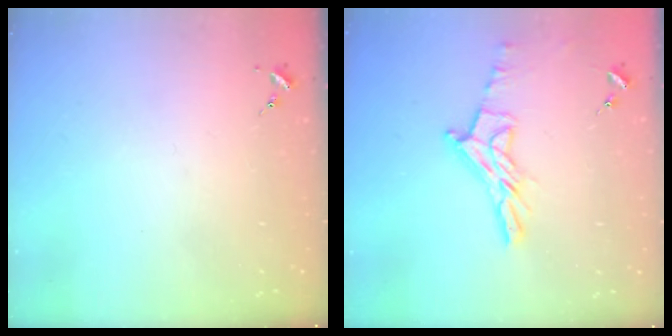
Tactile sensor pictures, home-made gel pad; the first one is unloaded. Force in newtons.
{"total": 12.0, "press": 12.0, "slide": 1.0}